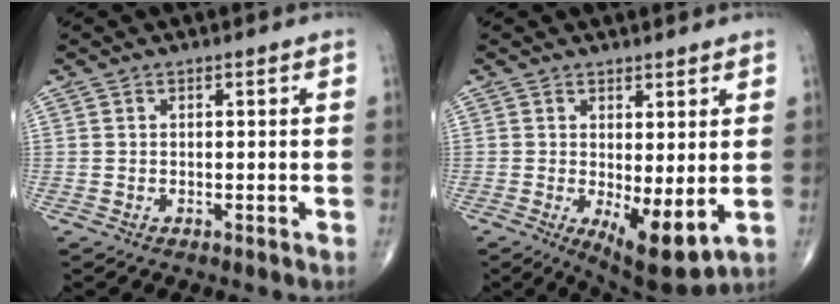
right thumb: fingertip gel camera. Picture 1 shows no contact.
{"total": 8.6, "force": [-1.0, 3.2, 7.9], "torque": [-0.117, -0.025, -0.003]}